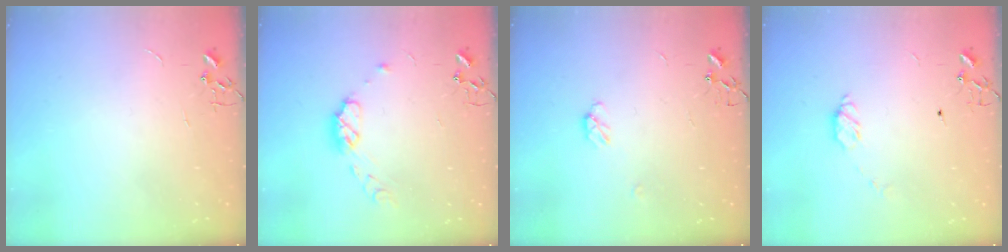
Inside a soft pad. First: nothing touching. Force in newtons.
{"total": 8.4, "press": 8.3, "slide": 0.6}
{"total": 3.8, "press": 3.7, "slide": 0.4}
{"total": 5.6, "press": 5.6, "slide": 0.4}